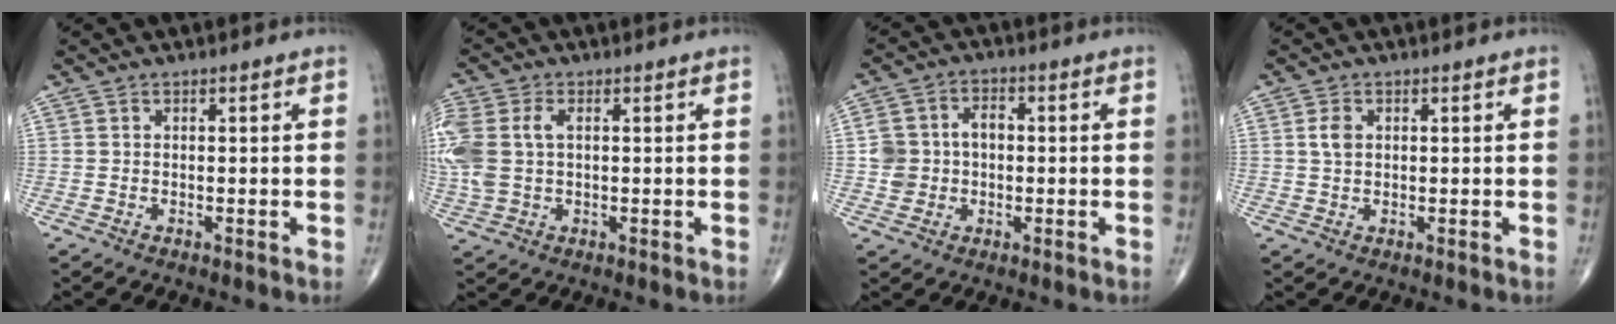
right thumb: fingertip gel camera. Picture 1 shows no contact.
{"total": 11.2, "force": [1.3, 7.3, 8.5], "torque": [-0.235, 0.015, 0.029]}
{"total": 7.1, "force": [-0.2, 6.0, 3.8], "torque": [-0.054, 0.025, -0.008]}
{"total": 2.4, "force": [0.6, 1.6, 1.7], "torque": [-0.033, 0.001, 0.011]}